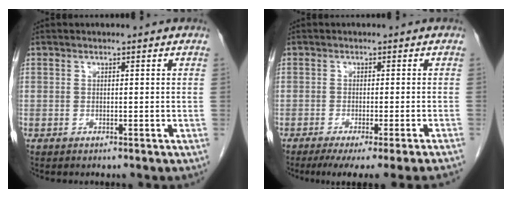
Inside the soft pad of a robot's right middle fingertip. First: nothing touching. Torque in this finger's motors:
{"motor_torque": [0.78, -0.75, 0.13, 0.05]}